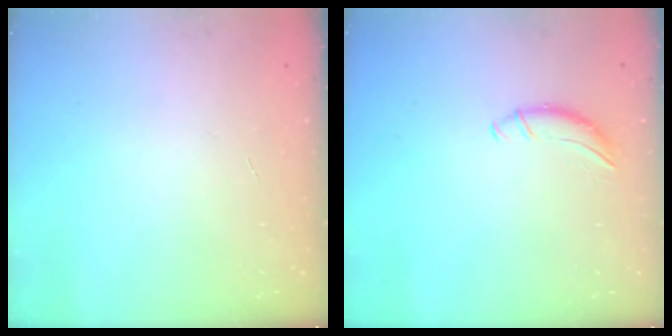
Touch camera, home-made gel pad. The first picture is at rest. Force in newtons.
{"total": 0.0}